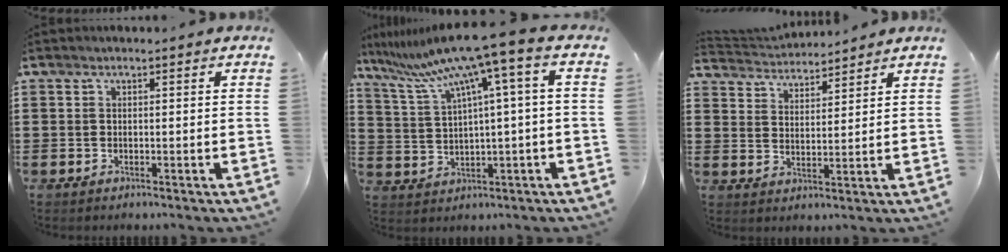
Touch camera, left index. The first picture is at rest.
{"total": 8.5, "force": [5.1, -0.4, 6.7], "torque": [-0.156, -0.040, 0.079]}
{"total": 3.4, "force": [3.3, 0.5, -0.2], "torque": [-0.013, -0.015, 0.059]}